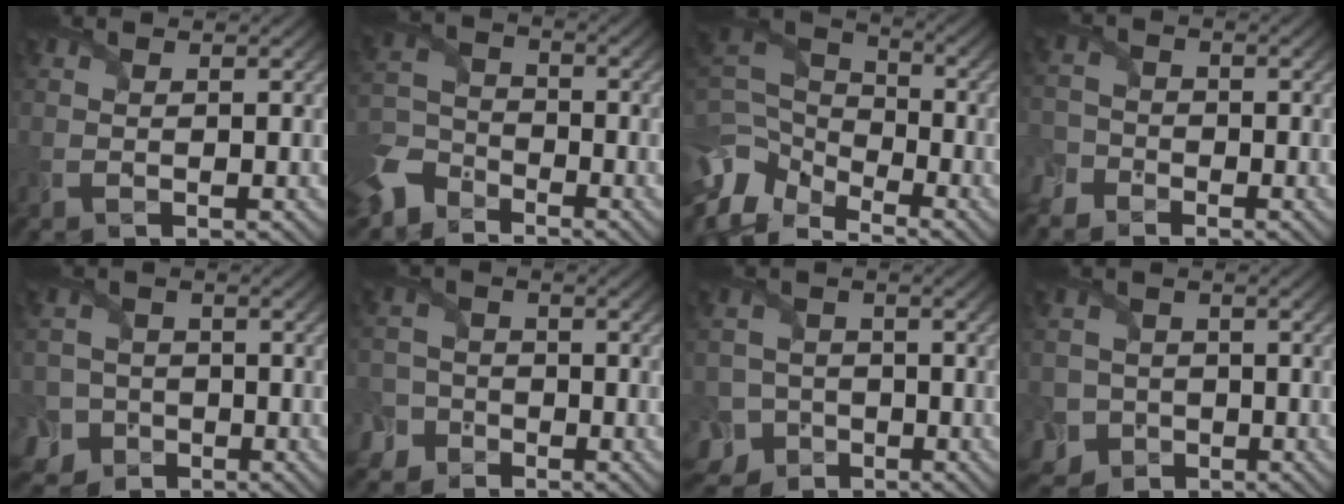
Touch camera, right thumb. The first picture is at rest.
{"total": 7.9, "force": [-5.8, 4.5, 2.9], "torque": [-0.078, -0.018, -0.136]}
{"total": 10.0, "force": [-6.0, 5.6, 5.8], "torque": [-0.157, -0.009, -0.129]}
{"total": 3.2, "force": [-2.5, 1.9, 0.4], "torque": [-0.013, -0.001, -0.062]}
{"total": 7.3, "force": [-3.6, 6.1, 1.6], "torque": [-0.038, -0.021, -0.088]}
{"total": 5.6, "force": [-3.4, 4.3, 1.2], "torque": [-0.018, -0.008, -0.083]}
{"total": 8.0, "force": [-4.3, 6.4, 1.9], "torque": [-0.043, -0.025, -0.094]}
{"total": 6.9, "force": [-3.0, 6.0, 1.4], "torque": [-0.040, -0.019, -0.075]}